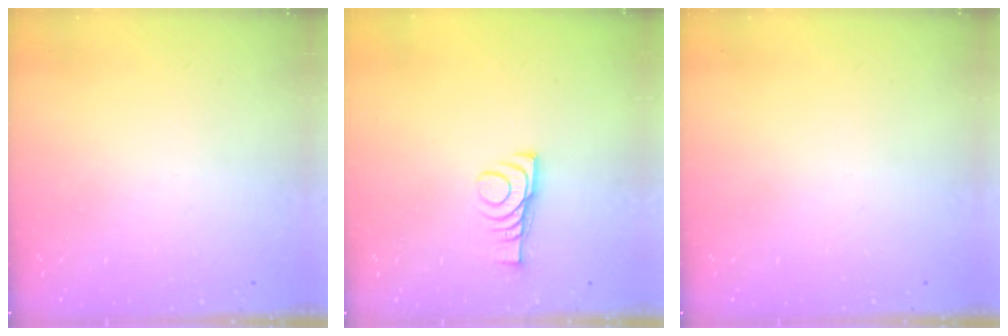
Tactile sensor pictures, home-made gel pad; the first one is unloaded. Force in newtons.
{"total": 8.9, "press": 8.9, "slide": 0.2}
{"total": 0.0}